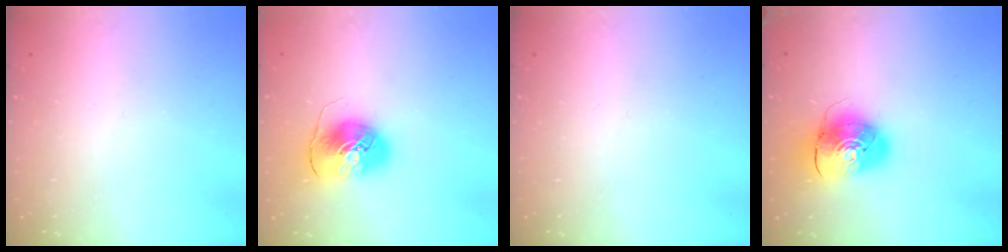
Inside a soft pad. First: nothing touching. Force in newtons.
{"total": 9.3, "press": 9.2, "slide": 1.0}
{"total": 0.0}
{"total": 10.9, "press": 10.7, "slide": 1.6}